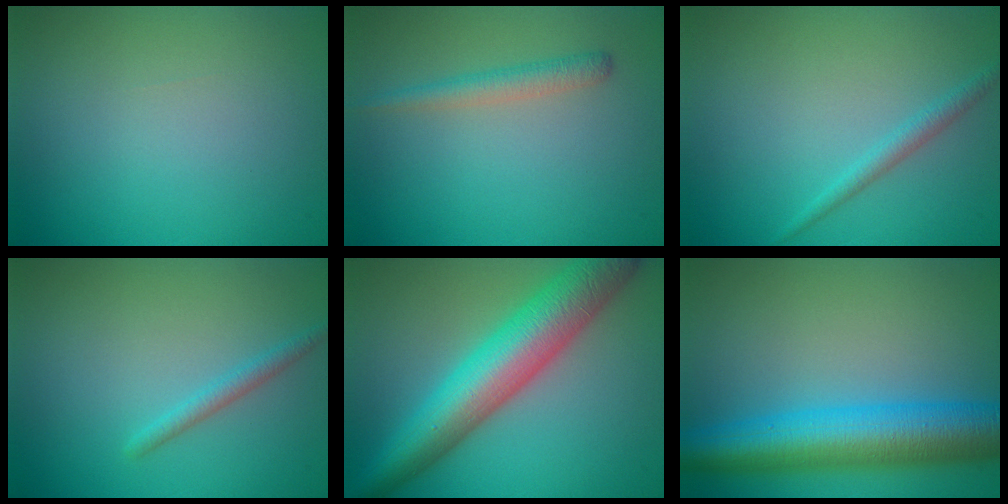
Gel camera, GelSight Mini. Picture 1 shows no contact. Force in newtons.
{"total": 1.9, "press": 1.9, "slide": 0.0}
{"total": 1.5, "press": 1.5, "slide": 0.1}
{"total": 1.5, "press": 1.5, "slide": 0.1}
{"total": 9.7, "press": 9.7, "slide": 0.3}
{"total": 9.3, "press": 9.3, "slide": 0.2}